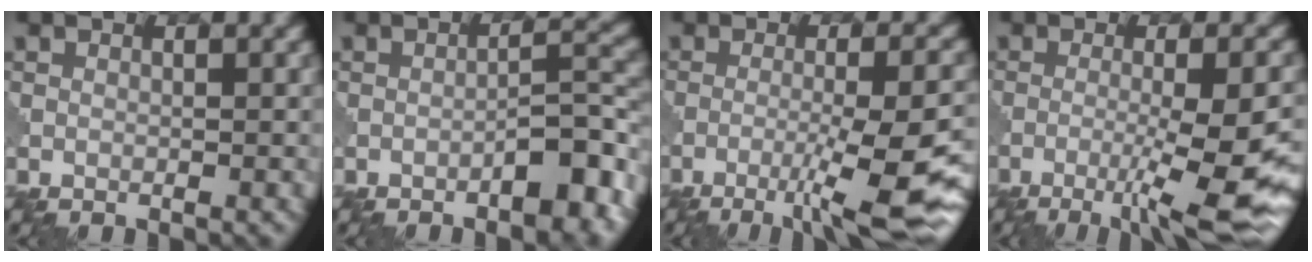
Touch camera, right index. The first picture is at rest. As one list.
[{"total": 5.4, "force": [-3.1, 1.4, 4.2], "torque": [-0.054, 0.018, -0.047]}, {"total": 10.5, "force": [-5.3, 1.8, 8.9], "torque": [-0.131, -0.003, -0.078]}, {"total": 8.8, "force": [-3.6, 1.1, 7.9], "torque": [-0.120, 0.002, -0.061]}]